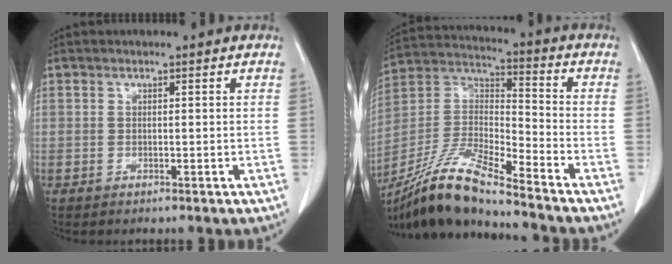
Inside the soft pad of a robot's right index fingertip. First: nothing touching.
{"total": 15.5, "force": [-13.2, 0.5, 8.0], "torque": [-0.162, -0.003, -0.249]}